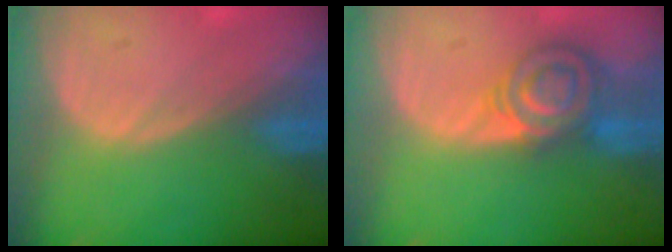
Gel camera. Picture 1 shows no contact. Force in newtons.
{"total": 7.0, "press": 6.4, "slide": 2.8}